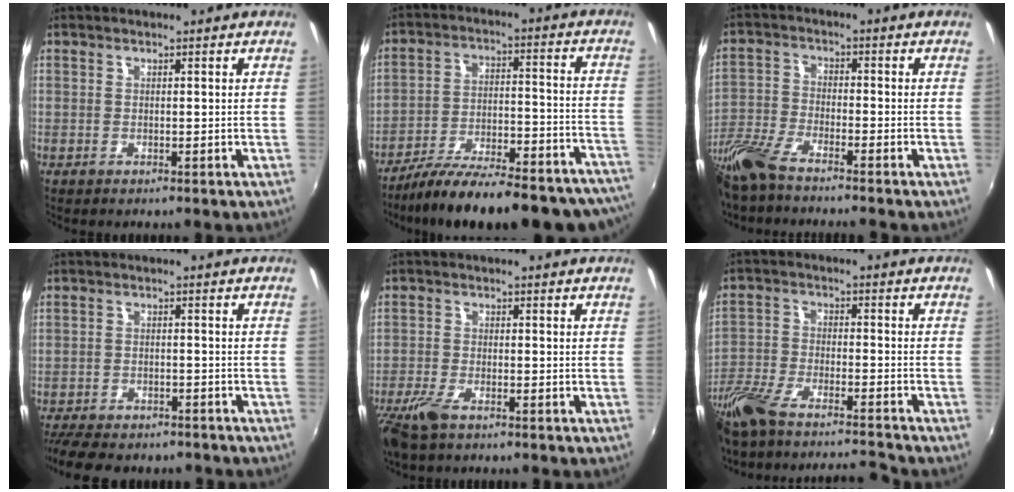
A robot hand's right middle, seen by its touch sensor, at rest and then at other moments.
{"total": 27.5, "force": [-23.5, 6.3, 12.8], "torque": [-0.202, -0.029, -0.314]}
{"total": 10.4, "force": [-8.4, 2.1, 5.7], "torque": [-0.139, -0.021, -0.174]}
{"total": 10.9, "force": [-9.3, 3.5, 4.5], "torque": [-0.109, -0.024, -0.144]}
{"total": 6.1, "force": [-4.4, 1.9, 3.8], "torque": [-0.102, -0.017, -0.089]}
{"total": 17.3, "force": [-15.4, 2.1, 7.7], "torque": [-0.178, -0.034, -0.278]}